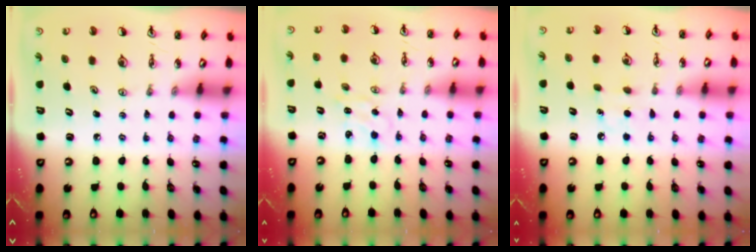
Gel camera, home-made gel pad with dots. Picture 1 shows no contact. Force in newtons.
{"total": 0.8, "press": 0.7, "slide": 0.2}
{"total": 5.5, "press": 5.5, "slide": 0.6}